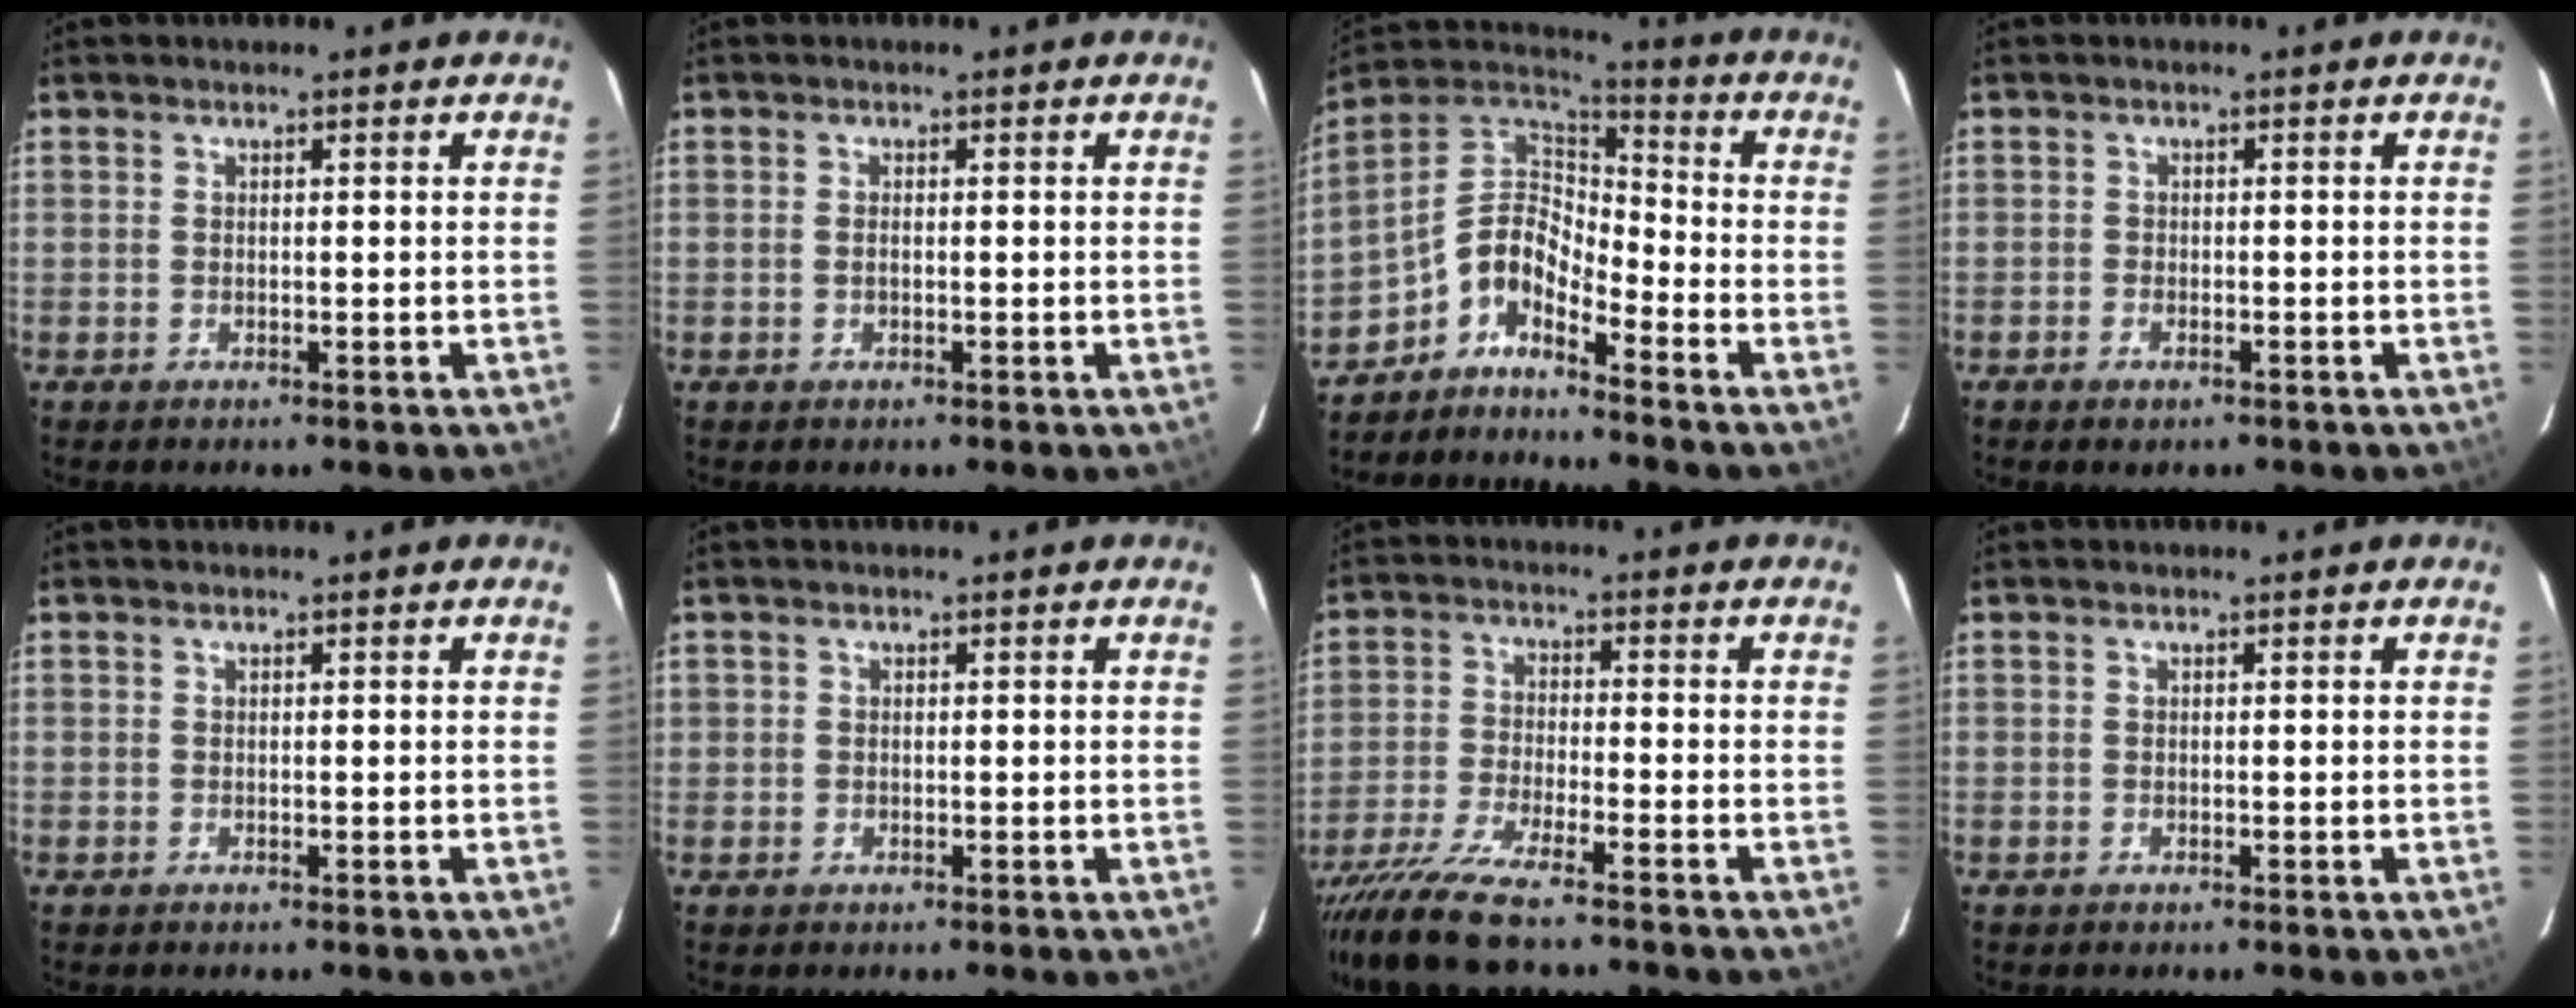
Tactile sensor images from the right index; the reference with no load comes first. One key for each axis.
{"total": 0.8, "fx": -0.1, "fy": 0.4, "fz": 0.7, "tx": -0.015, "ty": 0.001, "tz": -0.004}
{"total": 8.1, "fx": -5.6, "fy": 3.8, "fz": 4.4, "tx": -0.103, "ty": 0.038, "tz": -0.126}
{"total": 2.0, "fx": -1.3, "fy": 1.1, "fz": 1.0, "tx": -0.024, "ty": -0.002, "tz": -0.024}
{"total": 0.0}
{"total": 0.5, "fx": 0.0, "fy": 0.5, "fz": 0.1, "tx": 0.000, "ty": 0.000, "tz": 0.000}
{"total": 12.8, "fx": -10.5, "fy": 1.5, "fz": 7.2, "tx": -0.159, "ty": -0.040, "tz": -0.194}
{"total": 0.0}